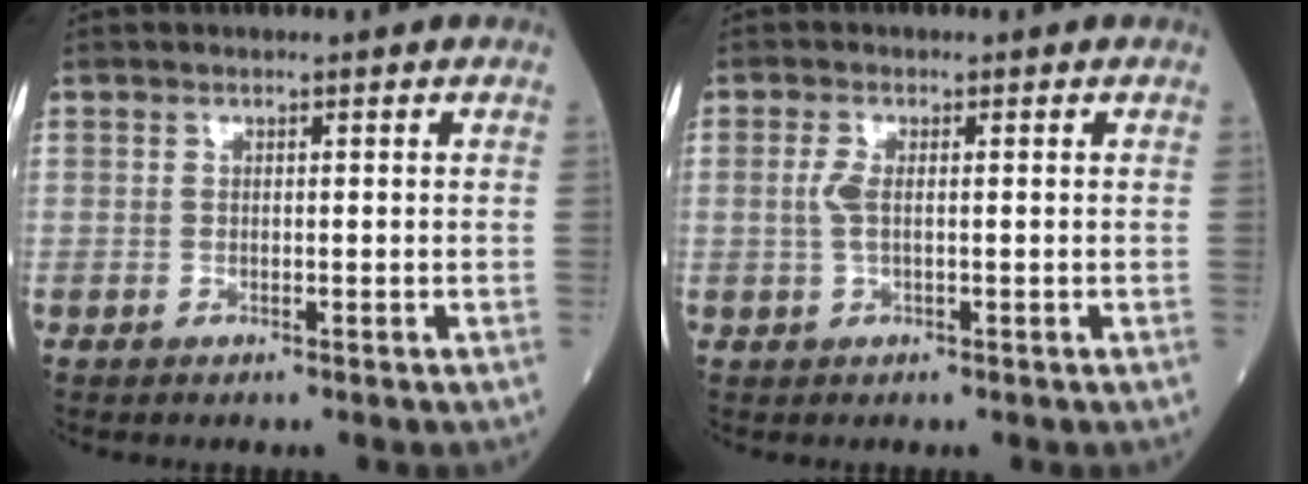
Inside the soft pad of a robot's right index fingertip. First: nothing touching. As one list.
[{"total": 2.2, "force": [0.1, 0.7, 2.1], "torque": [-0.051, -0.001, 0.001]}]